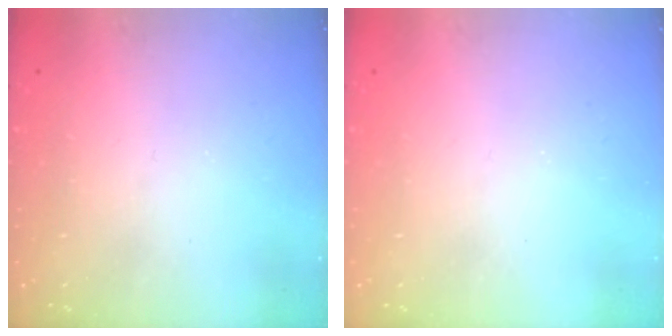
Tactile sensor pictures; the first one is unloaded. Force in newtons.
{"total": 0.0}